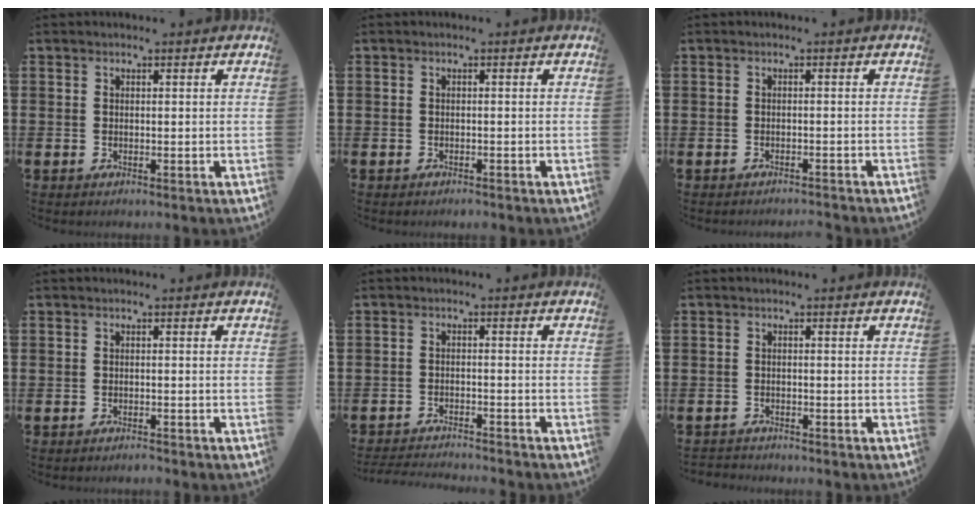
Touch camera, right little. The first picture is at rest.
{"total": 0.5, "force": [-0.5, 0.1, 0.1], "torque": [-0.005, -0.003, -0.010]}
{"total": 1.0, "force": [-1.0, -0.2, 0.0], "torque": [0.000, 0.001, -0.020]}
{"total": 0.8, "force": [-0.8, 0.0, 0.1], "torque": [-0.004, -0.003, -0.016]}
{"total": 2.3, "force": [-2.3, -0.2, 0.1], "torque": [-0.003, 0.002, -0.048]}
{"total": 1.0, "force": [-1.0, 0.1, -0.1], "torque": [0.001, 0.002, -0.021]}